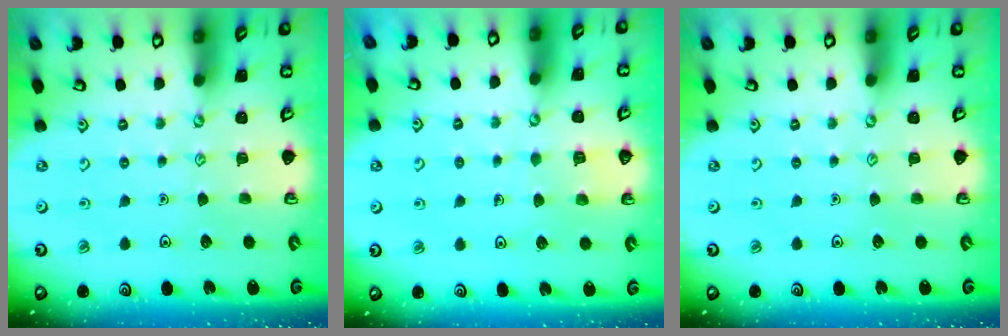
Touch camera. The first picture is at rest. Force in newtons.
{"total": 2.8, "press": 2.8, "slide": 0.3}
{"total": 0.0}